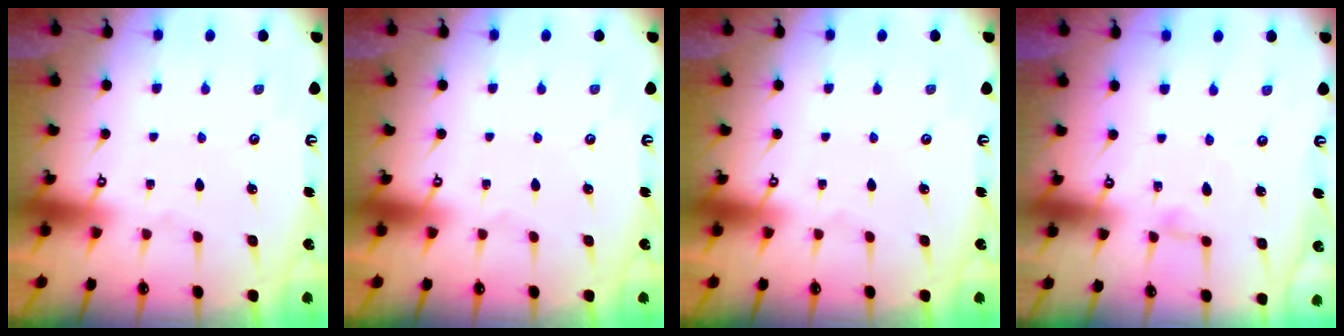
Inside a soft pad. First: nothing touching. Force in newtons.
{"total": 0.0}
{"total": 0.0}
{"total": 3.2, "press": 3.2, "slide": 0.3}